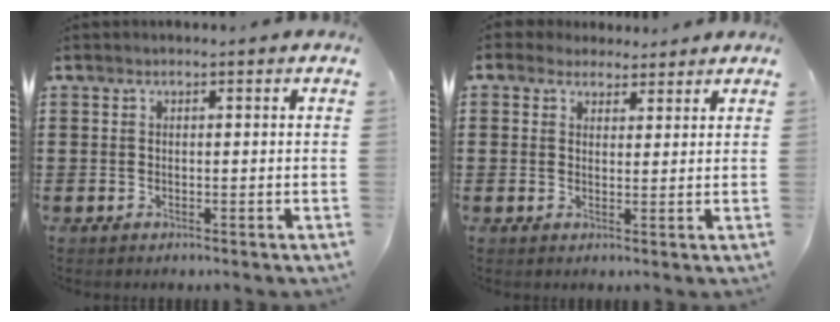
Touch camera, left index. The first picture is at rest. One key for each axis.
{"total": 2.6, "fx": 2.1, "fy": 1.5, "fz": 0.1, "tx": -0.010, "ty": 0.007, "tz": 0.041}